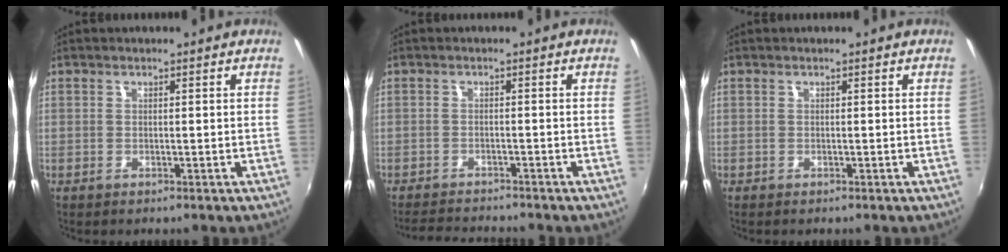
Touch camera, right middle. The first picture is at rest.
{"total": 5.6, "force": [-5.4, 0.5, 1.4], "torque": [-0.044, -0.009, -0.088]}
{"total": 0.0}